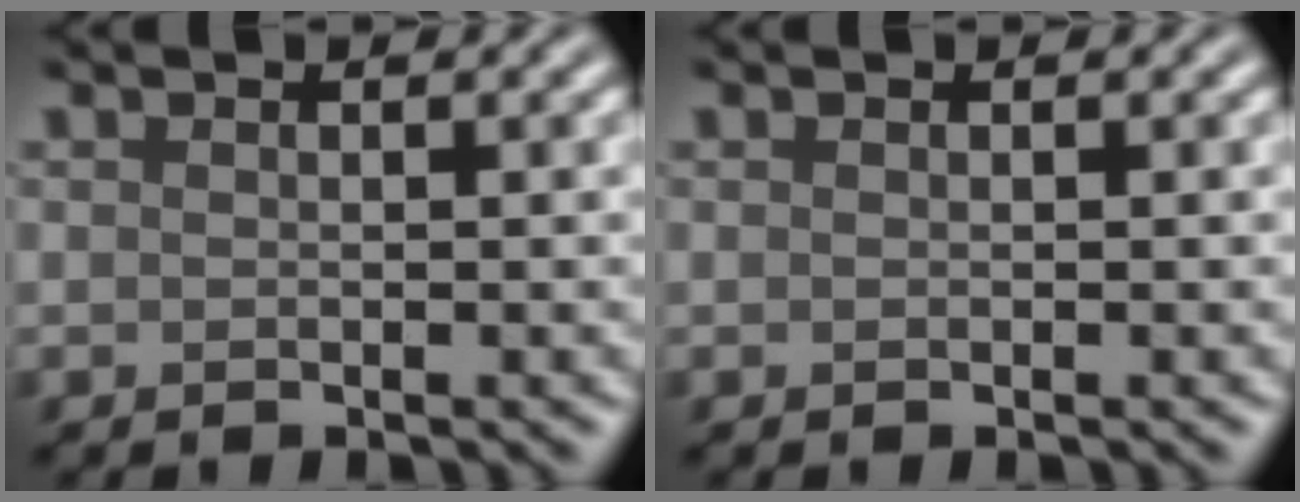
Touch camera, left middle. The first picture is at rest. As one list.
[{"total": 0.0}]